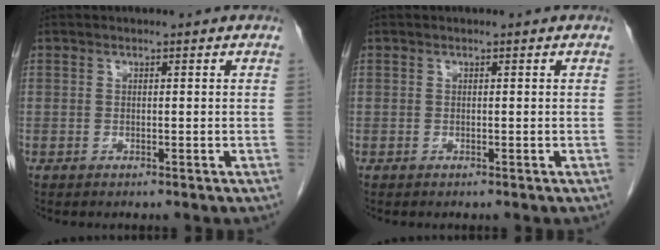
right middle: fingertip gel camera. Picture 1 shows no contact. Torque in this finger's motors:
{"motor_torque": [0.07, -0.02, -0.04, 0.00]}